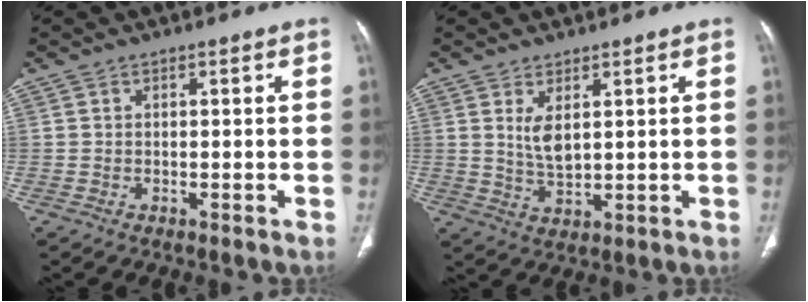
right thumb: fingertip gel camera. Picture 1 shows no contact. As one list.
[{"total": 4.3, "force": [1.6, 1.8, 3.6], "torque": [-0.066, -0.019, 0.040]}]